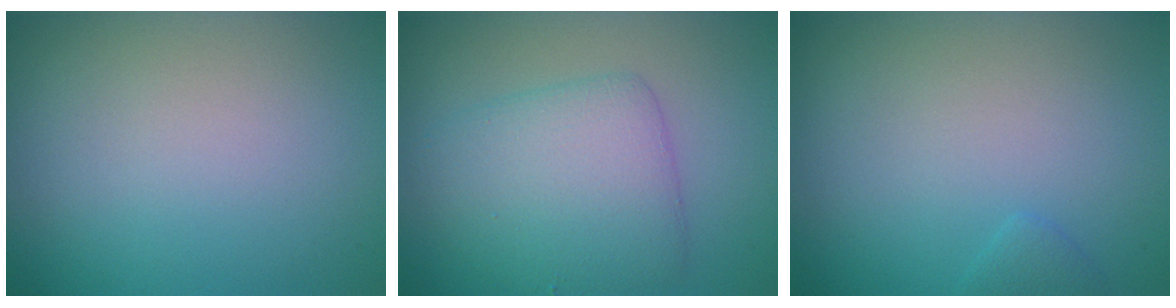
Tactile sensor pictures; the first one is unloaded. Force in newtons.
{"total": 5.3, "press": 5.3, "slide": 0.2}
{"total": 0.8, "press": 0.8, "slide": 0.1}